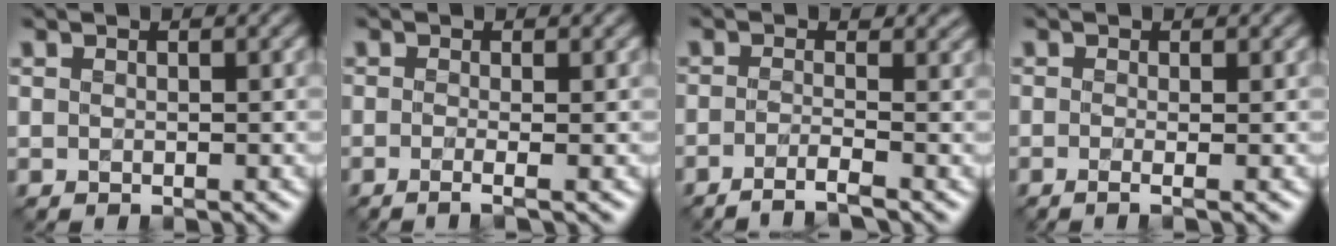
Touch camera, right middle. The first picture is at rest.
{"total": 2.2, "force": [-0.5, 0.9, 2.0], "torque": [-0.019, -0.010, -0.023]}
{"total": 2.6, "force": [-1.5, 0.6, 2.1], "torque": [-0.028, 0.002, -0.044]}
{"total": 2.0, "force": [-0.3, 0.8, 1.8], "torque": [-0.020, -0.009, -0.020]}